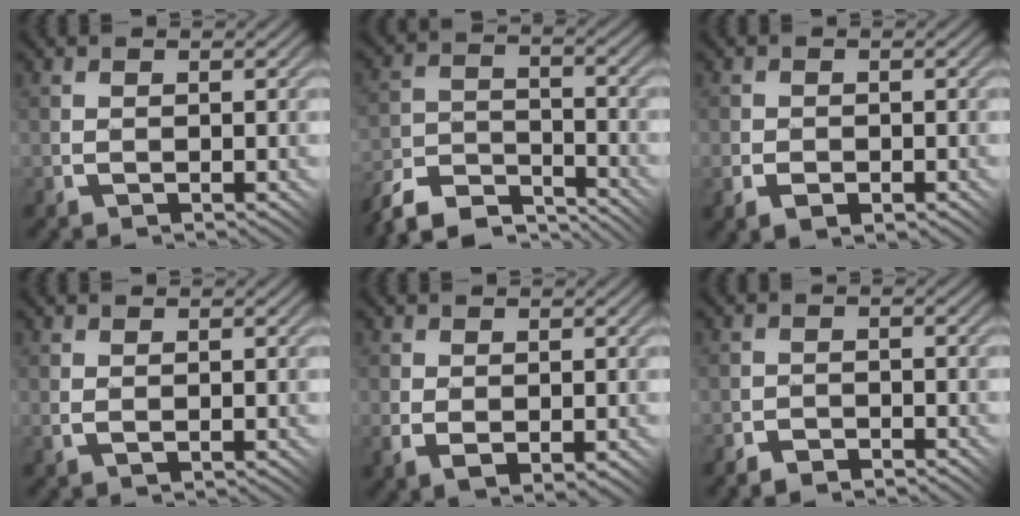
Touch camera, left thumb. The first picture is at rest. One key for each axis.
{"total": 9.5, "fx": -8.8, "fy": 2.3, "fz": 2.7, "tx": -0.056, "ty": -0.002, "tz": -0.164}
{"total": 2.1, "fx": -1.0, "fy": 1.3, "fz": 1.2, "tx": -0.021, "ty": -0.005, "tz": -0.020}
{"total": 1.0, "fx": 0.3, "fy": 0.5, "fz": 0.8, "tx": -0.020, "ty": -0.001, "tz": 0.008}
{"total": 3.4, "fx": -0.4, "fy": 2.1, "fz": 2.6, "tx": -0.055, "ty": -0.014, "tz": 0.000}
{"total": 1.7, "fx": -1.7, "fy": 0.3, "fz": 0.1, "tx": 0.002, "ty": 0.007, "tz": -0.037}